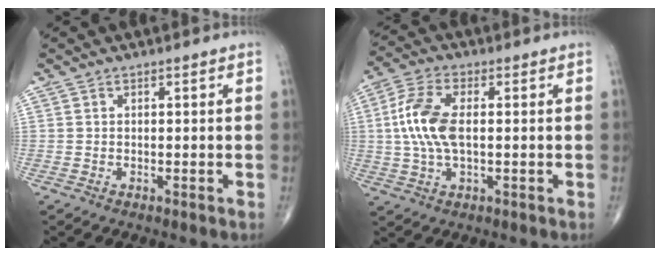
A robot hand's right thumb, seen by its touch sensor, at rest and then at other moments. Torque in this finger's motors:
{"motor_torque": [1.13, 1.60, 1.19, 0.01, 0.48]}